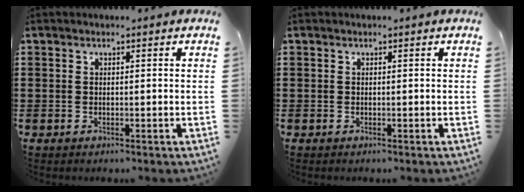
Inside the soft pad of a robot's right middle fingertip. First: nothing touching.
{"total": 0.0}